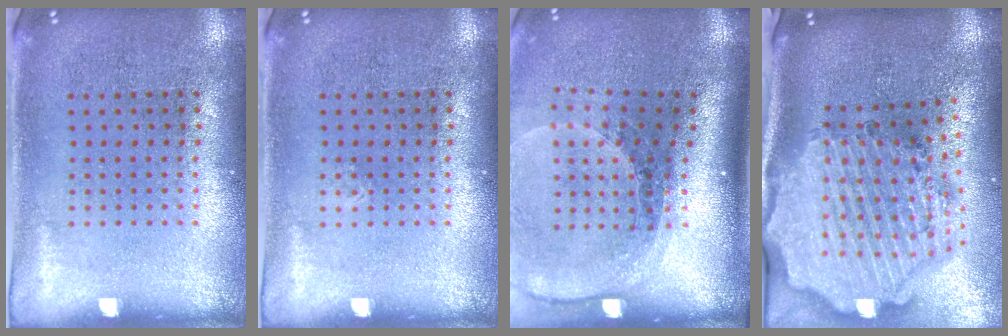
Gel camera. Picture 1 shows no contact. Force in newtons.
{"total": 0.0}
{"total": 1.9, "press": 1.6, "slide": 1.0}
{"total": 3.8, "press": 3.2, "slide": 2.1}